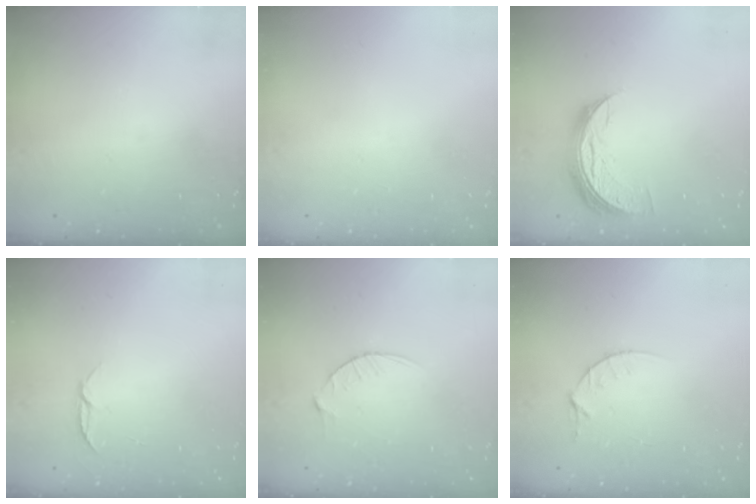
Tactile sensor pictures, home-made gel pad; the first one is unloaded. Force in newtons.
{"total": 0.0}
{"total": 7.6, "press": 7.6, "slide": 0.7}
{"total": 4.4, "press": 4.4, "slide": 0.4}
{"total": 3.6, "press": 3.5, "slide": 0.5}
{"total": 4.3, "press": 4.3, "slide": 0.5}